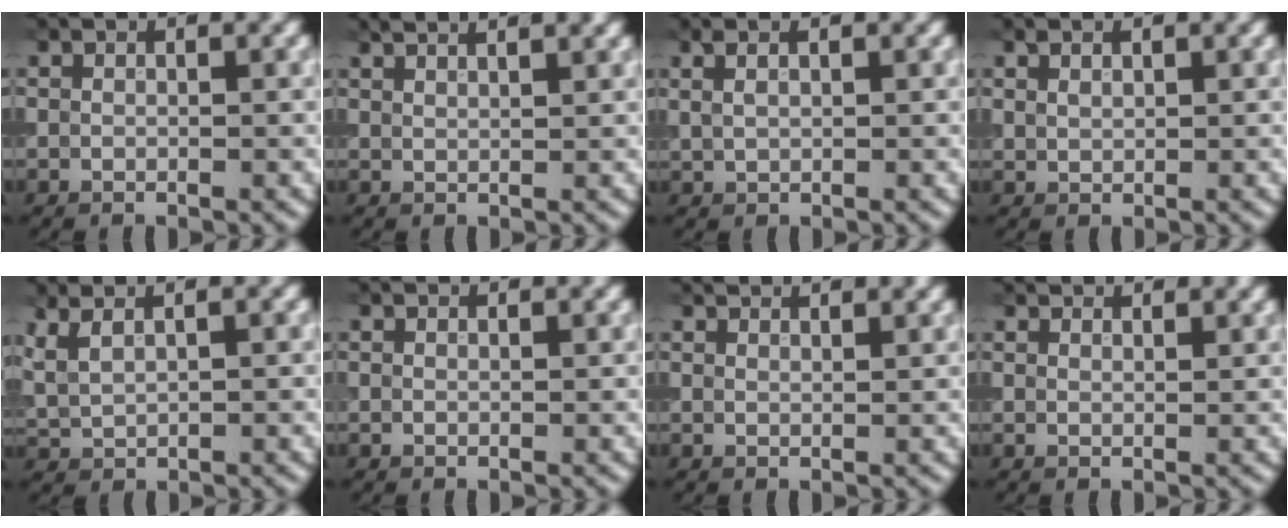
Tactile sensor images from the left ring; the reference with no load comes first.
{"total": 3.5, "force": [2.8, 0.9, 1.8], "torque": [-0.016, 0.025, 0.021]}
{"total": 1.6, "force": [0.8, 0.6, 1.2], "torque": [-0.031, 0.005, 0.021]}
{"total": 1.0, "force": [0.7, 0.5, 0.4], "torque": [-0.012, 0.003, 0.017]}
{"total": 2.5, "force": [1.8, 0.6, 1.6], "torque": [-0.048, 0.013, 0.038]}
{"total": 0.6, "force": [0.6, 0.1, 0.0], "torque": [-0.005, 0.001, 0.011]}
{"total": 2.9, "force": [2.8, 0.5, 0.9], "torque": [-0.022, -0.002, 0.049]}
{"total": 3.4, "force": [3.1, 1.0, 1.0], "torque": [-0.032, -0.002, 0.058]}